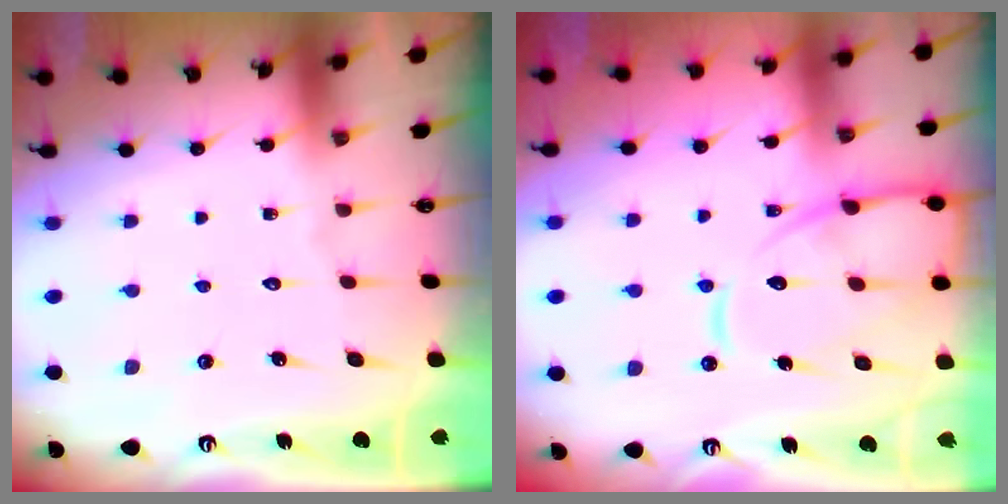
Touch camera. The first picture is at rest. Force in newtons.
{"total": 13.7, "press": 13.6, "slide": 1.4}